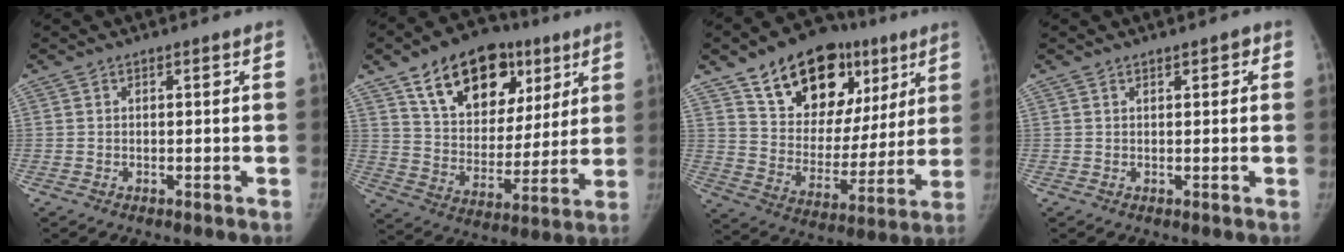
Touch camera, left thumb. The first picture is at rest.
{"total": 21.7, "force": [11.3, 13.8, 12.3], "torque": [-0.145, -0.020, 0.187]}
{"total": 24.7, "force": [13.2, 15.1, 14.4], "torque": [-0.167, -0.013, 0.217]}
{"total": 1.6, "force": [0.8, 0.8, 1.0], "torque": [-0.003, 0.001, 0.009]}